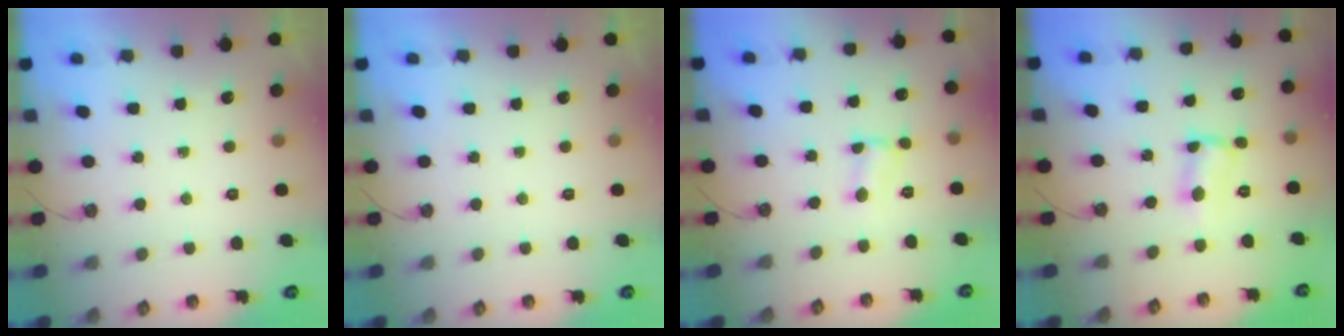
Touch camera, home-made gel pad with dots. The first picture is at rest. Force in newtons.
{"total": 0.0}
{"total": 1.6, "press": 1.6, "slide": 0.2}
{"total": 2.0, "press": 2.0, "slide": 0.6}